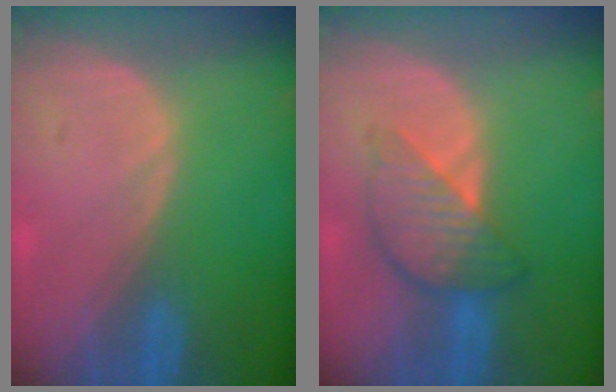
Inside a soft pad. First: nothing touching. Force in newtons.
{"total": 6.2, "press": 6.2, "slide": 0.4}